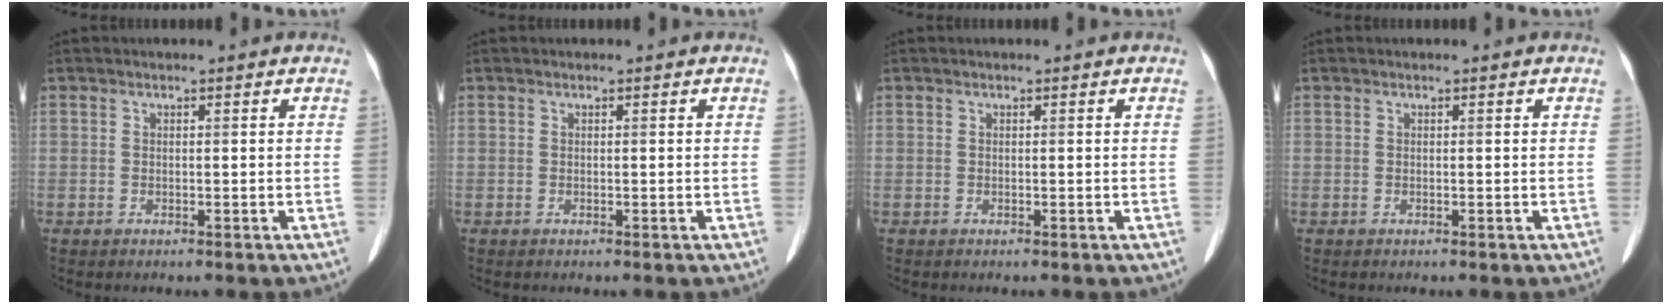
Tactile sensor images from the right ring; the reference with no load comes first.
{"total": 0.0}
{"total": 0.0}
{"total": 0.0}